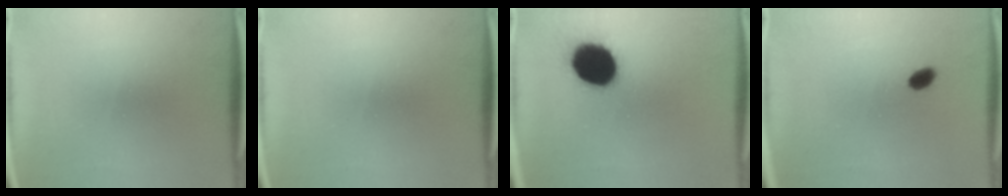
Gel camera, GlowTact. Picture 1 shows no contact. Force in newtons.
{"total": 0.0}
{"total": 17.7}
{"total": 2.4}